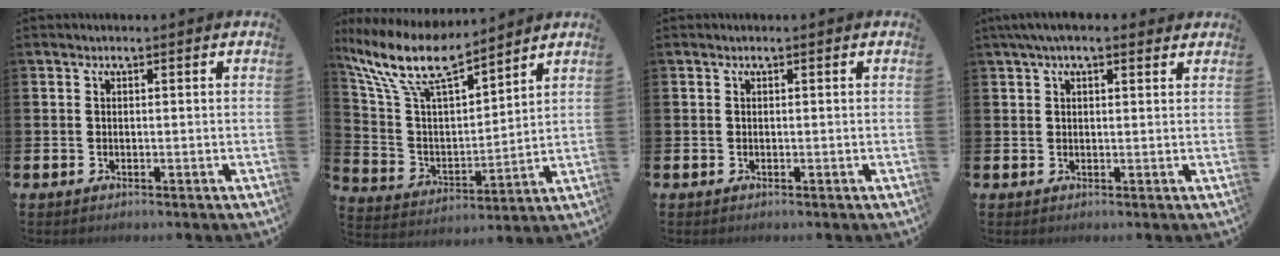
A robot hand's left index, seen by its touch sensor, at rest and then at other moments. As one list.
[{"total": 11.1, "force": [9.3, 2.5, 5.4], "torque": [-0.143, -0.054, 0.161]}, {"total": 0.0}, {"total": 3.3, "force": [2.5, 1.0, 1.9], "torque": [-0.039, 0.003, 0.044]}]